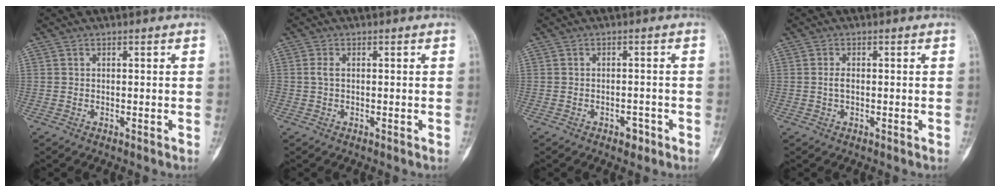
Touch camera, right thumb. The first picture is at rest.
{"total": 1.2, "force": [0.1, 0.7, 1.0], "torque": [-0.021, 0.001, 0.001]}
{"total": 2.3, "force": [-1.4, 1.3, 1.2], "torque": [-0.010, 0.009, -0.016]}
{"total": 1.4, "force": [-0.1, 0.7, 1.2], "torque": [-0.024, 0.001, -0.003]}